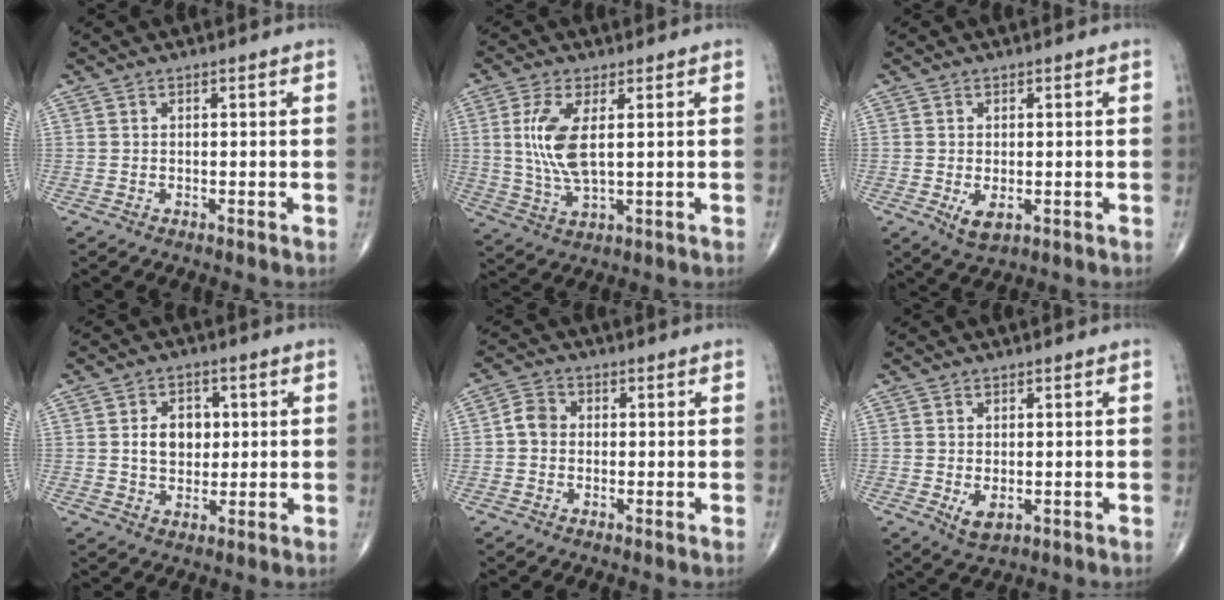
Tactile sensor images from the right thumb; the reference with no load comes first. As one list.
[{"total": 8.8, "force": [1.6, 3.2, 8.0], "torque": [-0.186, -0.011, 0.037]}, {"total": 3.3, "force": [-0.9, 1.7, 2.7], "torque": [-0.047, -0.008, -0.009]}, {"total": 7.0, "force": [0.9, 5.2, 4.6], "torque": [-0.047, -0.001, 0.014]}, {"total": 3.8, "force": [-0.3, 3.2, 2.0], "torque": [-0.027, 0.012, -0.013]}, {"total": 3.3, "force": [-0.7, 1.9, 2.7], "torque": [-0.043, -0.008, -0.003]}]